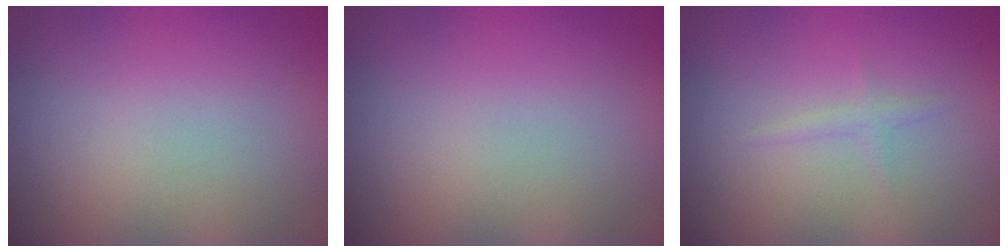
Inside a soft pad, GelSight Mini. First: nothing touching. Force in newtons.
{"total": 0.0}
{"total": 0.8, "press": 0.8, "slide": 0.1}